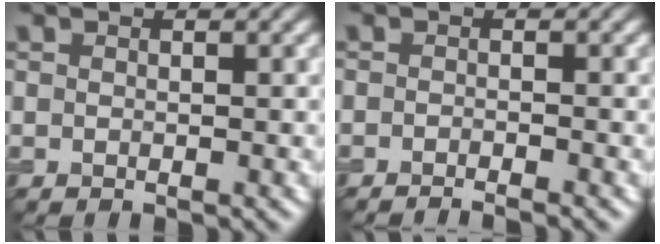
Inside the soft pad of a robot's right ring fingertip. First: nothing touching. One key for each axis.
{"total": 1.7, "fx": -1.4, "fy": 0.2, "fz": 0.9, "tx": -0.009, "ty": -0.003, "tz": -0.027}